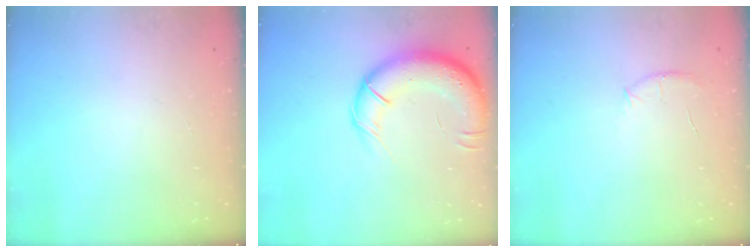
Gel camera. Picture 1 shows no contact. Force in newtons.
{"total": 16.8, "press": 16.3, "slide": 4.1}
{"total": 5.5, "press": 5.2, "slide": 1.5}